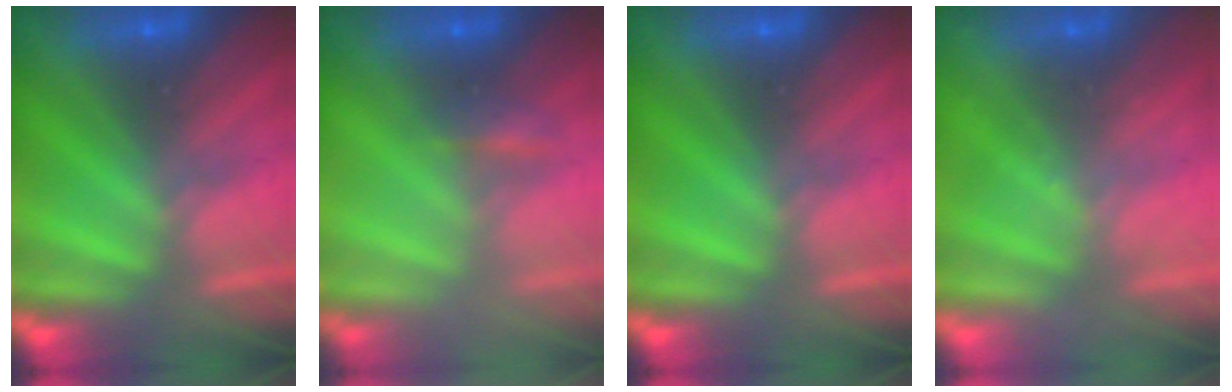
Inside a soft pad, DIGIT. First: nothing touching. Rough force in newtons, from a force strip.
{"total": 2.2}
{"total": 0.0}
{"total": 2.4}